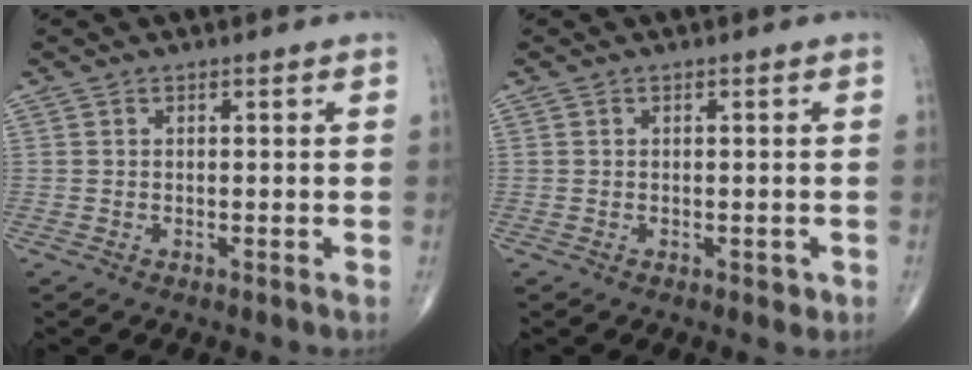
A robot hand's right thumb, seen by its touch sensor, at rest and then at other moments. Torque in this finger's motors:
{"motor_torque": [-0.36, 0.30, -0.16, -0.09, -0.02]}